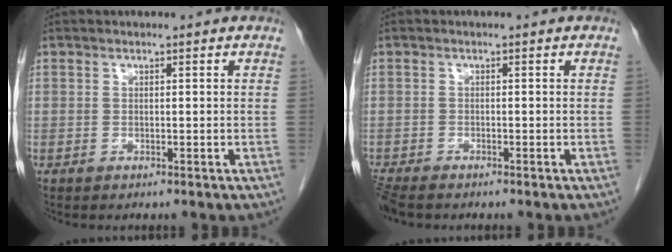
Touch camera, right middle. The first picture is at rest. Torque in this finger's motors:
{"motor_torque": [0.47, -0.31, 0.12, 0.01]}